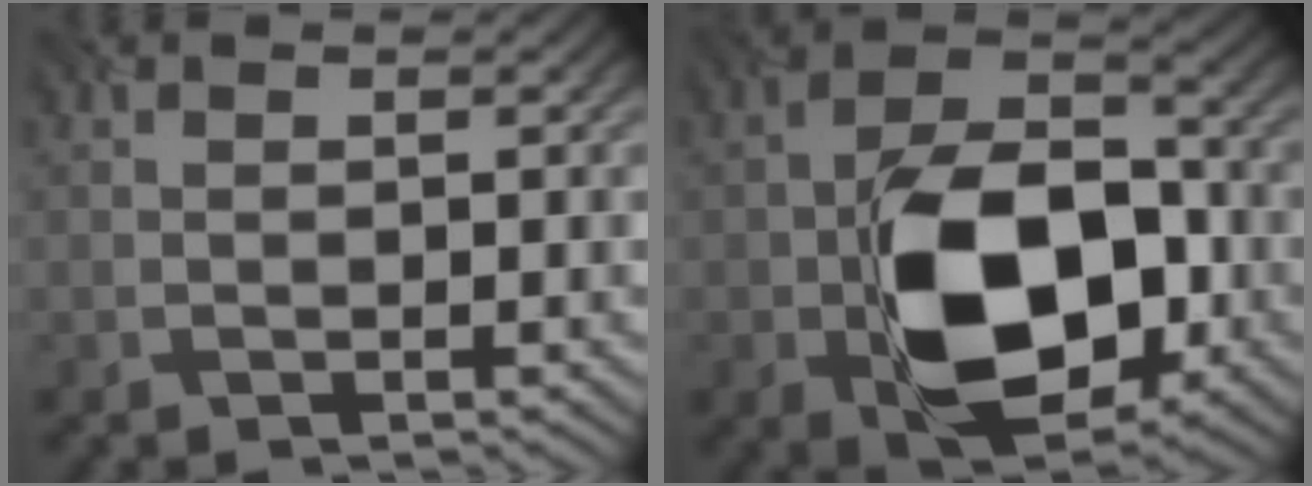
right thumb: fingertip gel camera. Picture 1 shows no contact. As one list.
[{"total": 13.6, "force": [-3.9, 8.7, 9.7], "torque": [-0.168, -0.022, -0.061]}]